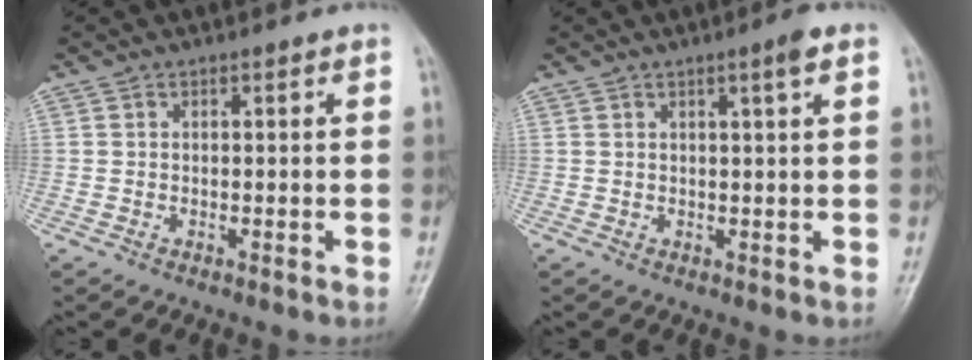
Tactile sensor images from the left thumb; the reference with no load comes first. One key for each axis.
{"total": 2.4, "fx": 1.3, "fy": 0.0, "fz": 2.0, "tx": -0.032, "ty": -0.006, "tz": 0.020}